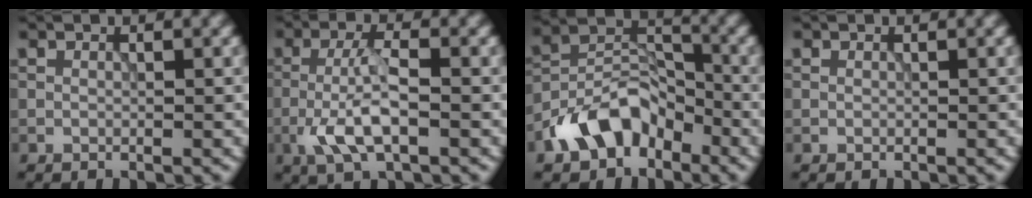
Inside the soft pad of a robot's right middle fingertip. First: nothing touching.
{"total": 4.7, "force": [-1.6, 1.4, 4.2], "torque": [-0.088, 0.004, -0.039]}
{"total": 6.7, "force": [-4.2, 4.0, 3.3], "torque": [-0.054, 0.006, -0.086]}
{"total": 0.0}